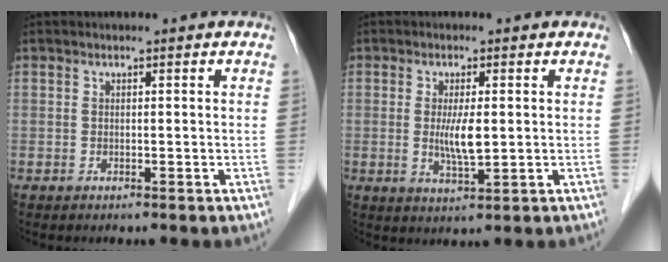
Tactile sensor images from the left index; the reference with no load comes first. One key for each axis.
{"total": 4.4, "fx": 0.1, "fy": 0.8, "fz": 4.3, "tx": -0.083, "ty": -0.007, "tz": 0.004}